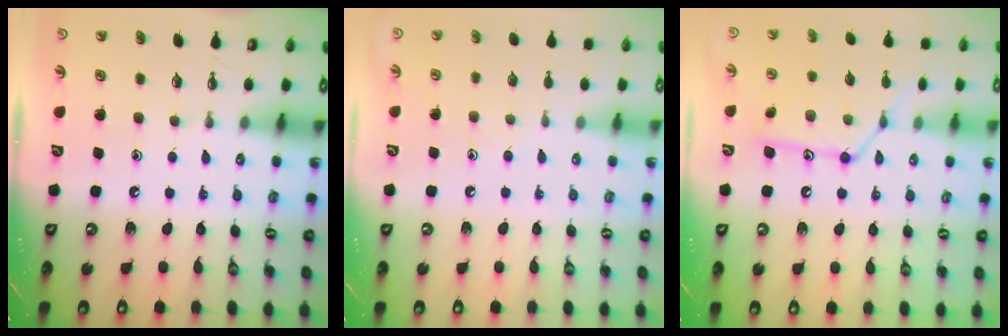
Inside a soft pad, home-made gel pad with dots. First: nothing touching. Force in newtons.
{"total": 5.6, "press": 5.6, "slide": 0.7}
{"total": 13.8, "press": 13.8, "slide": 0.7}